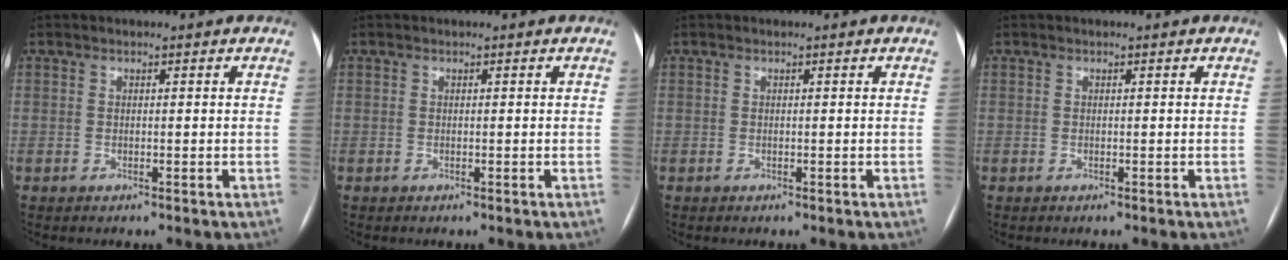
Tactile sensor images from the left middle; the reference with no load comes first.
{"total": 0.0}
{"total": 0.0}
{"total": 0.0}